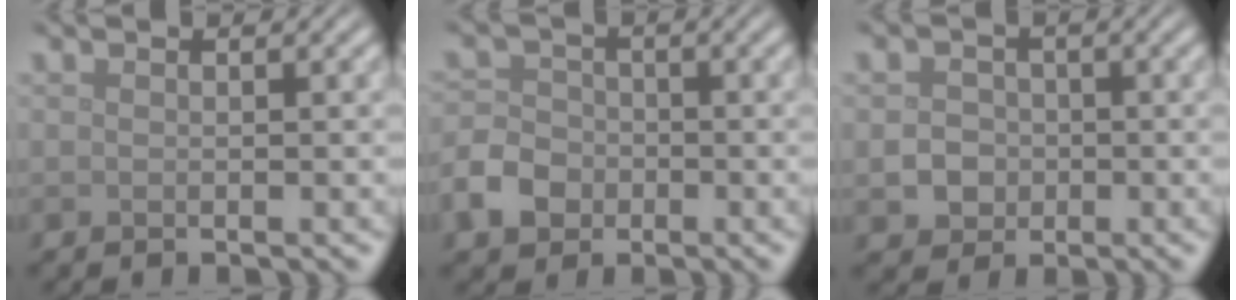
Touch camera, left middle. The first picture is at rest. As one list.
[{"total": 3.9, "force": [-1.7, 3.1, 1.6], "torque": [-0.034, 0.003, -0.041]}, {"total": 2.5, "force": [-0.4, 2.3, 1.0], "torque": [-0.002, -0.002, -0.012]}]